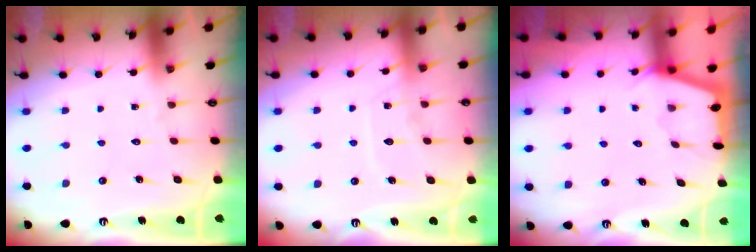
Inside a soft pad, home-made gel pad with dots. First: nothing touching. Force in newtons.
{"total": 9.4, "press": 9.3, "slide": 1.0}
{"total": 2.1, "press": 2.1, "slide": 0.3}